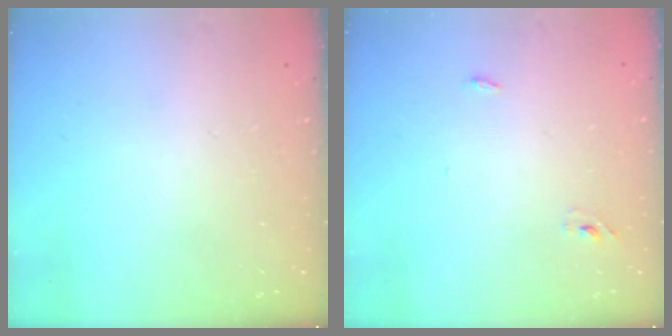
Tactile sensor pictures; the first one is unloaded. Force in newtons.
{"total": 3.0, "press": 2.8, "slide": 1.1}